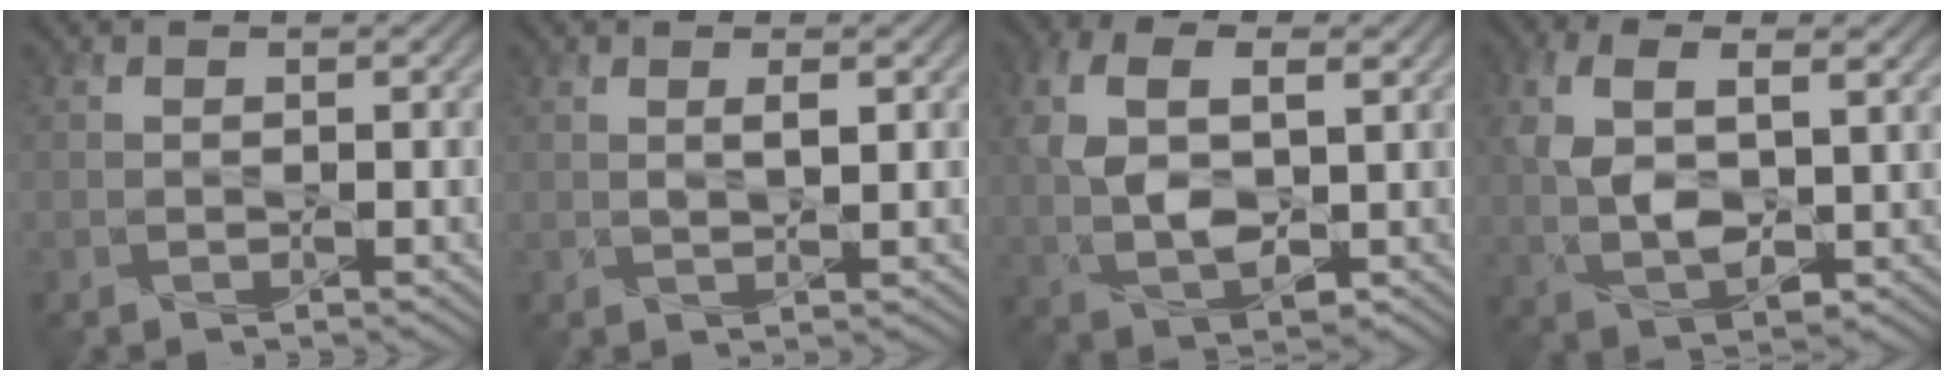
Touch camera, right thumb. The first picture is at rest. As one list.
[{"total": 1.7, "force": [0.7, 0.4, 1.5], "torque": [-0.031, -0.002, 0.016]}, {"total": 8.8, "force": [1.4, 5.2, 7.0], "torque": [-0.161, 0.000, 0.024]}, {"total": 8.3, "force": [1.8, 4.5, 6.8], "torque": [-0.151, -0.003, 0.031]}]